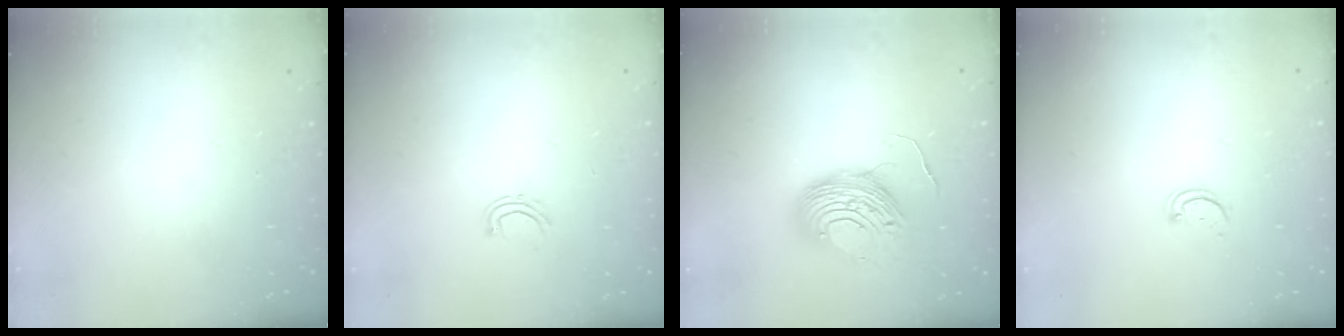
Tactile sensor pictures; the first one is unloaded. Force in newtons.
{"total": 5.0, "press": 4.9, "slide": 0.7}
{"total": 11.8, "press": 11.7, "slide": 1.2}
{"total": 1.9, "press": 1.9, "slide": 0.2}